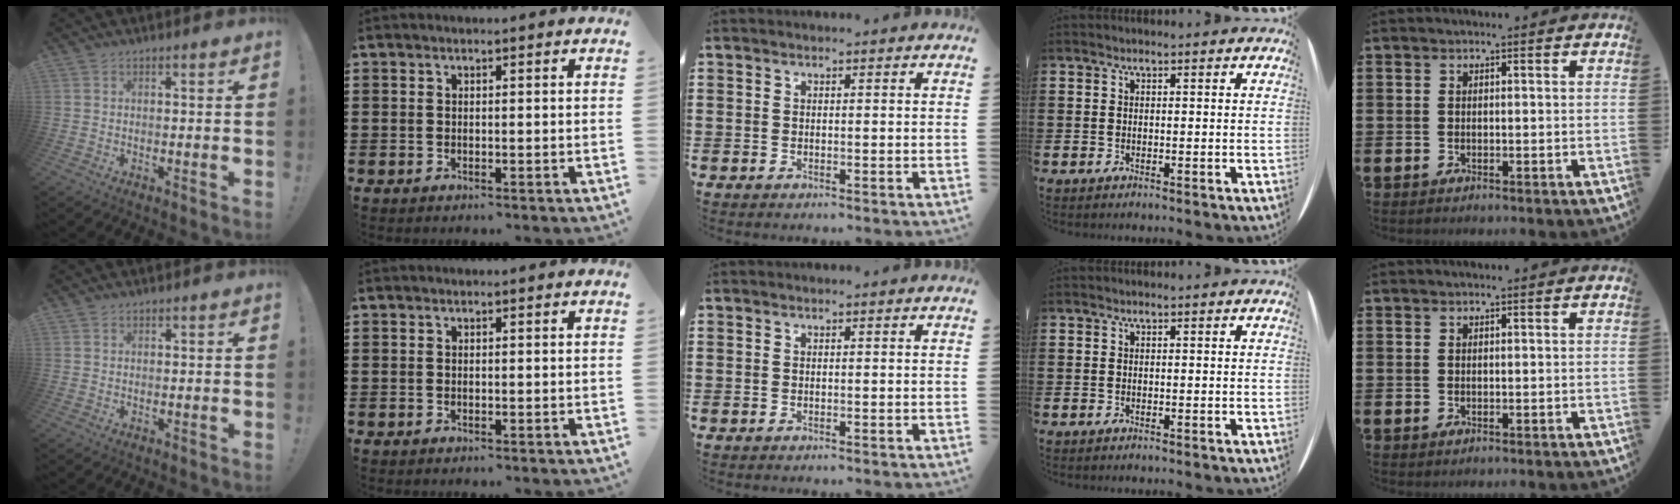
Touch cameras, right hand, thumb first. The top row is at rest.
{}